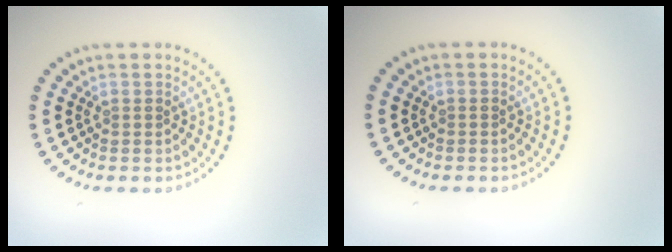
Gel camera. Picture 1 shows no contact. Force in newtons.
{"total": 0.0}